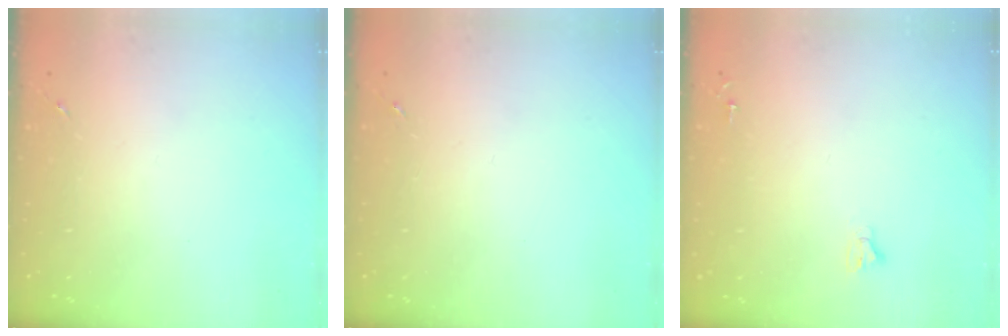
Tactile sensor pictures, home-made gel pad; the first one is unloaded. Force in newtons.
{"total": 0.0}
{"total": 2.4, "press": 2.4, "slide": 0.2}